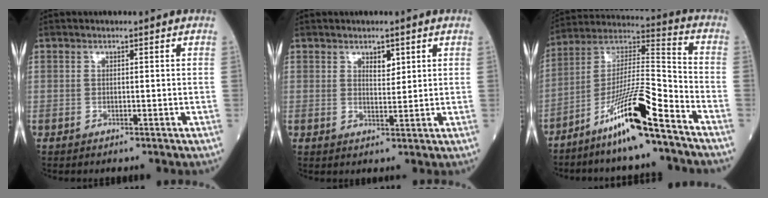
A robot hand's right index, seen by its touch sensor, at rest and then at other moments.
{"total": 2.4, "force": [1.4, 1.0, 1.7], "torque": [-0.025, -0.003, 0.025]}
{"total": 14.6, "force": [-9.6, 0.5, 10.9], "torque": [-0.210, -0.002, -0.175]}